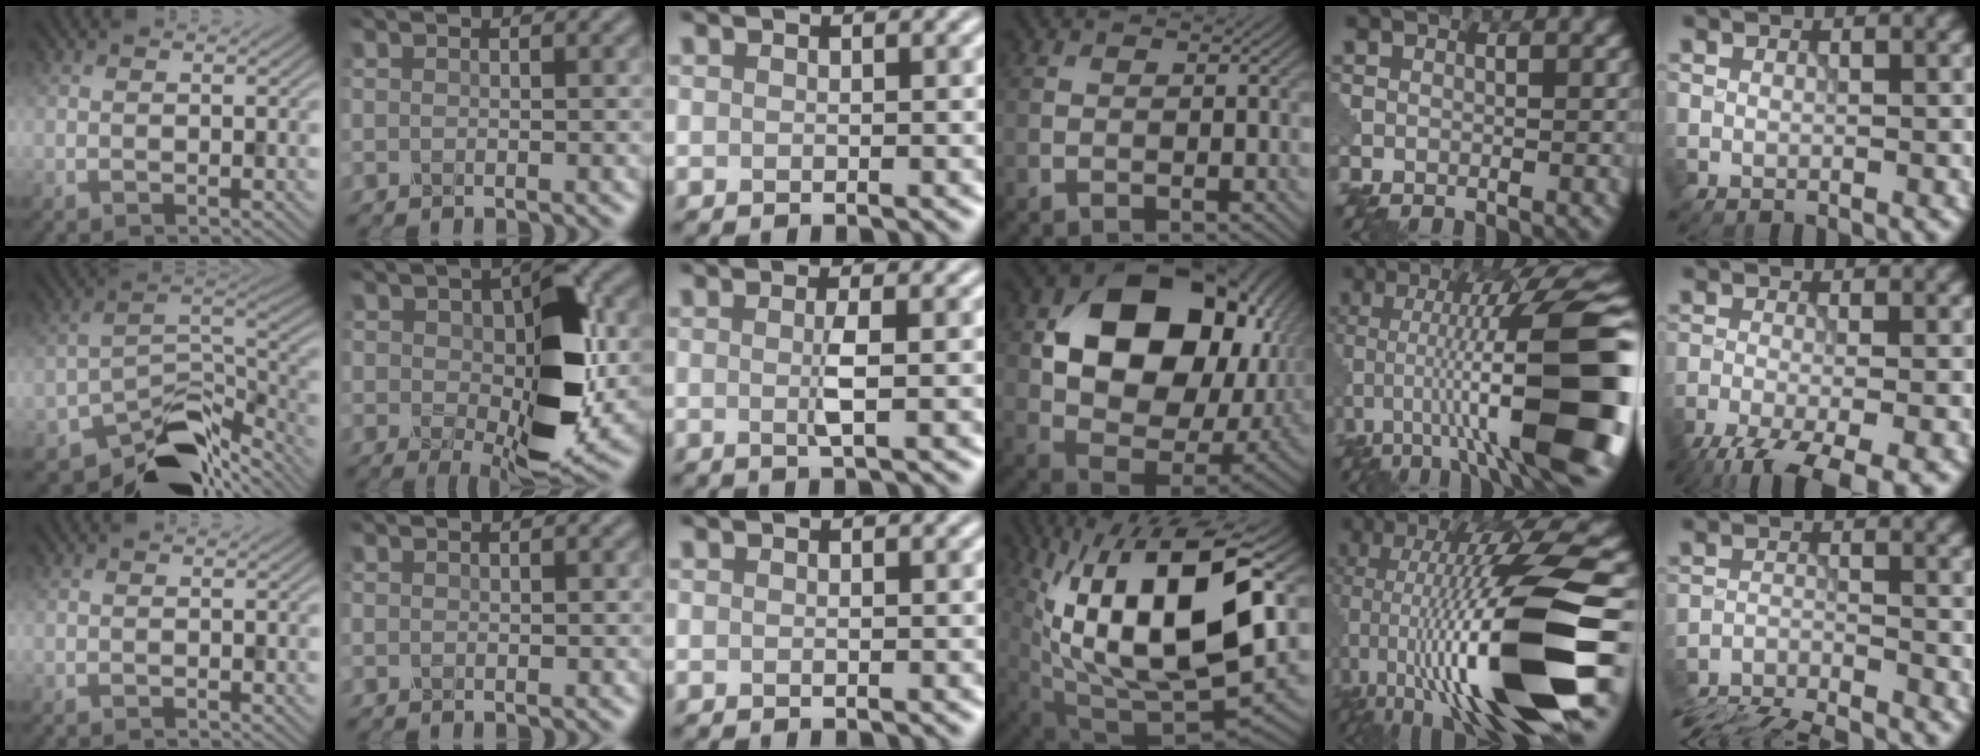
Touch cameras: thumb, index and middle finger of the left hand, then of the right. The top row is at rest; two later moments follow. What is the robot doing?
{"motion": "disassemble", "object": "pitcher"}